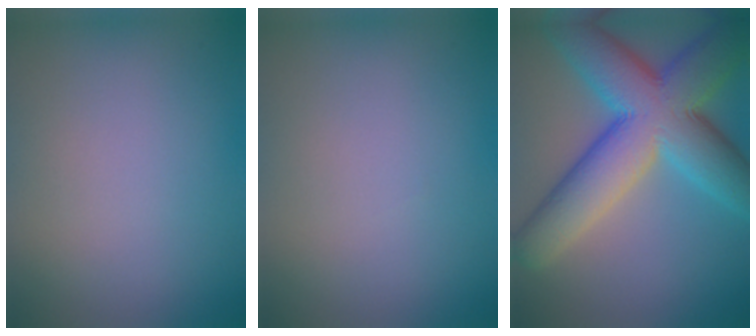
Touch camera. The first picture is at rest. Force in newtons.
{"total": 0.0}
{"total": 12.8, "press": 12.8, "slide": 0.3}